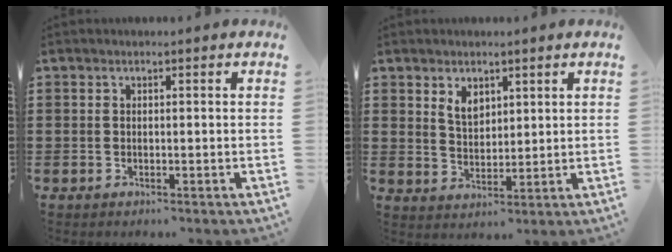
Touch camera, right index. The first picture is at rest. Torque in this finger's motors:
{"motor_torque": [0.61, 0.59, 0.20, 0.07]}